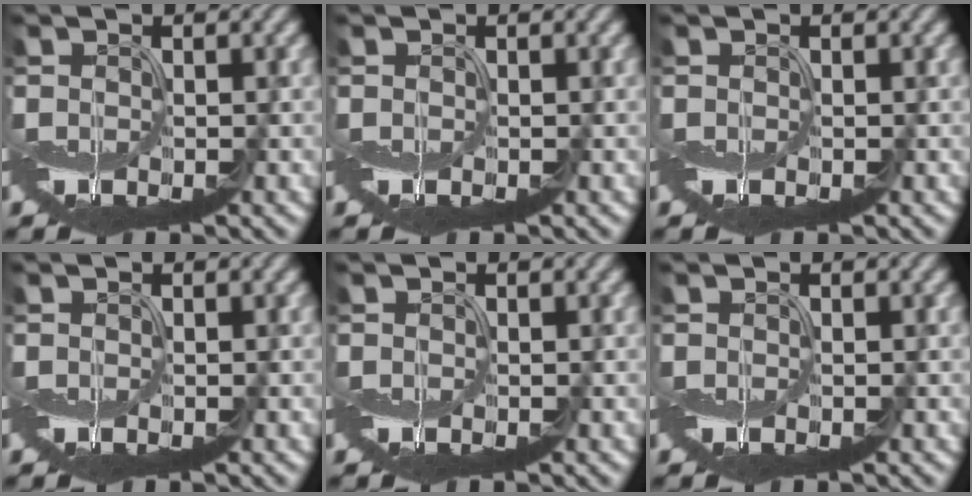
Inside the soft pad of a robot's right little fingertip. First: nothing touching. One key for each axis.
{"total": 0.0}
{"total": 0.0}
{"total": 0.0}
{"total": 0.0}
{"total": 0.0}